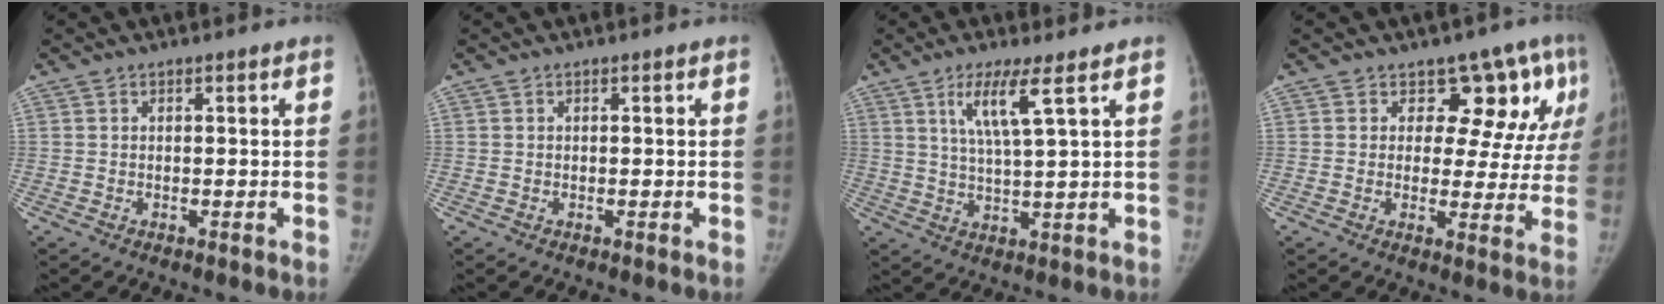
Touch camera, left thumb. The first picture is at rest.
{"total": 0.0}
{"total": 7.1, "force": [3.6, 0.2, 6.1], "torque": [-0.122, -0.027, 0.075]}
{"total": 10.7, "force": [5.9, 6.8, 5.7], "torque": [-0.015, -0.026, 0.059]}